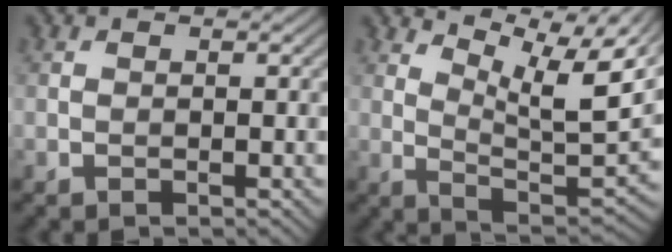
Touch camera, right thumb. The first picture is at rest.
{"total": 12.3, "force": [8.1, 3.3, 8.6], "torque": [-0.160, -0.010, 0.132]}